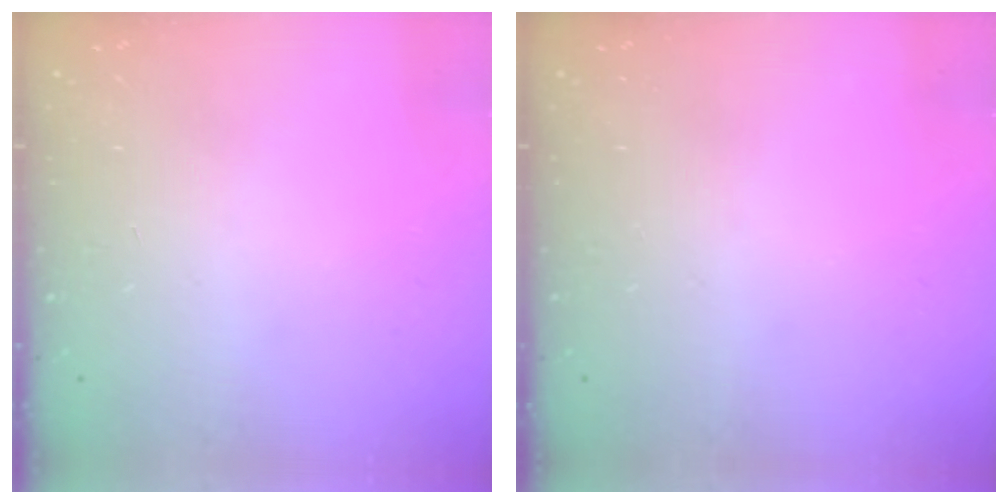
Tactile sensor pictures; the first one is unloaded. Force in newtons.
{"total": 0.0}